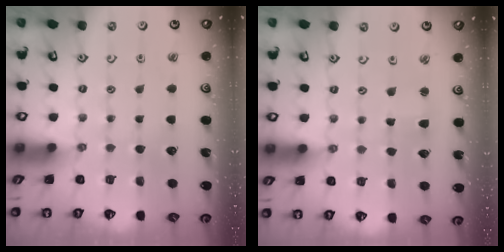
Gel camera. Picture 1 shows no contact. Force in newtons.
{"total": 3.0, "press": 3.0, "slide": 0.3}